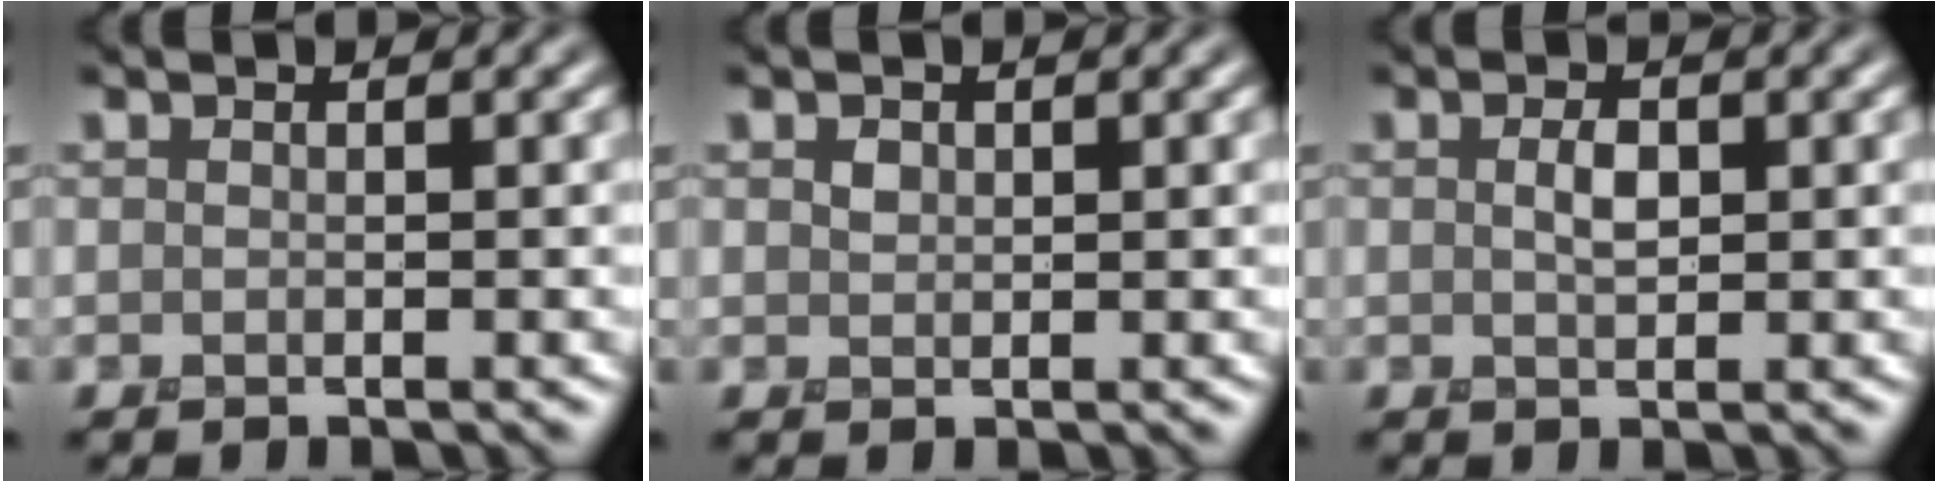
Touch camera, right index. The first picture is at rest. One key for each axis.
{"total": 0.7, "fx": 0.3, "fy": 0.6, "fz": 0.3, "tx": -0.008, "ty": 0.000, "tz": 0.006}
{"total": 1.3, "fx": 0.2, "fy": 0.7, "fz": 1.1, "tx": -0.027, "ty": -0.001, "tz": 0.003}